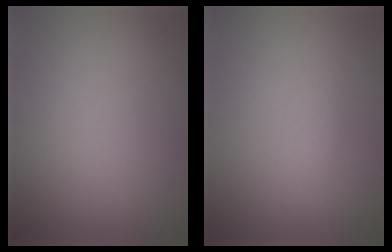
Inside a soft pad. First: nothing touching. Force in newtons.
{"total": 1.0, "press": 1.0, "slide": 0.1}